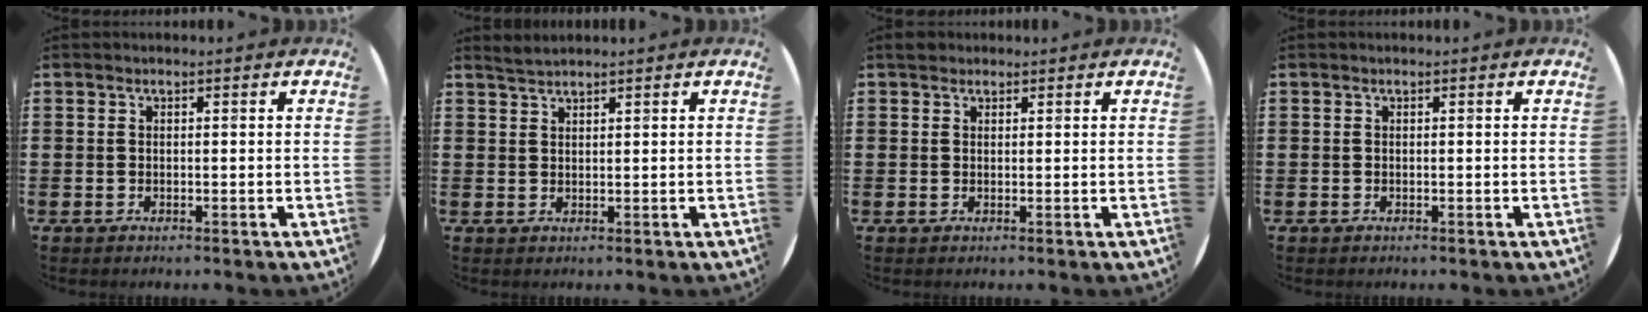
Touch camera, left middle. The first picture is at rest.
{"total": 1.4, "force": [1.4, -0.2, 0.1], "torque": [-0.003, 0.001, 0.027]}
{"total": 1.3, "force": [1.1, 0.6, 0.1], "torque": [0.004, 0.001, 0.021]}
{"total": 0.0}